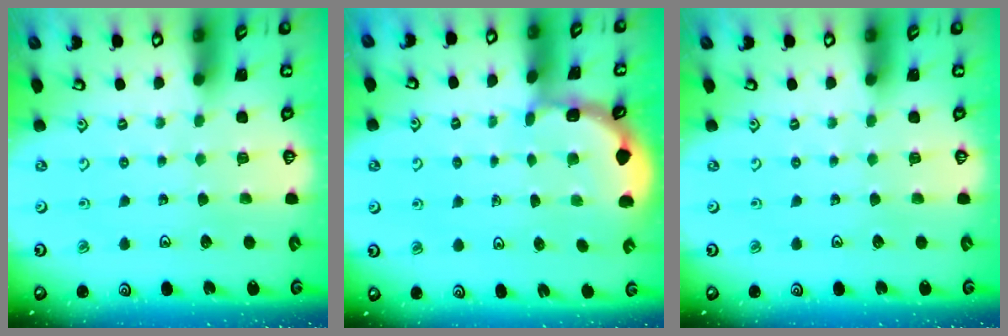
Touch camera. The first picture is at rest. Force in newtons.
{"total": 2.1, "press": 2.1, "slide": 0.2}
{"total": 0.0}